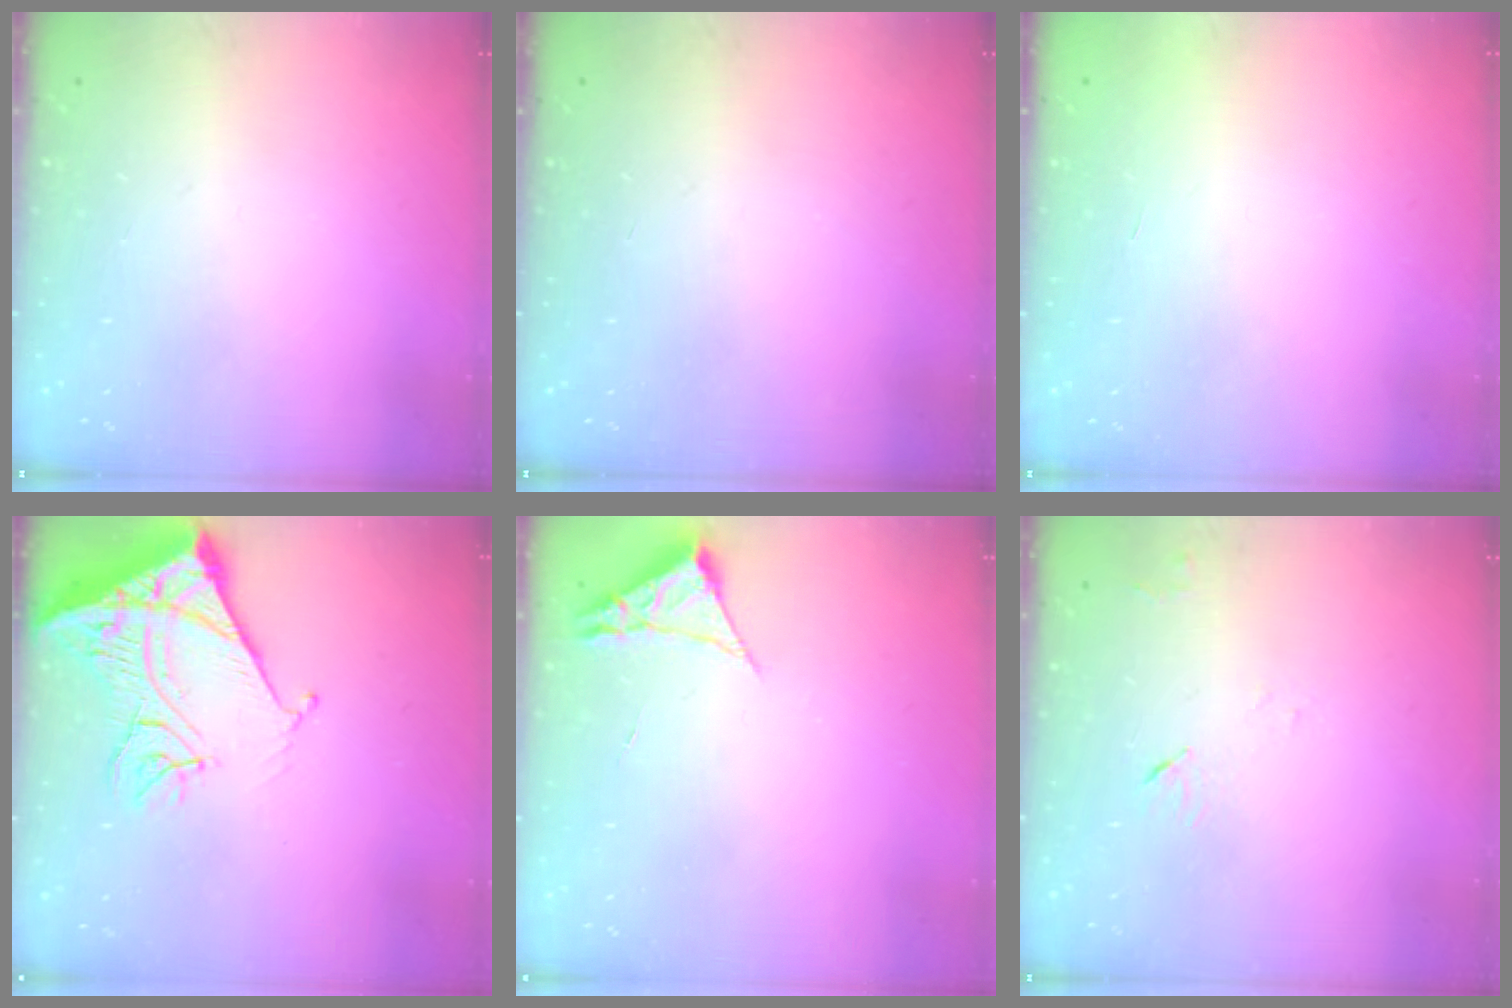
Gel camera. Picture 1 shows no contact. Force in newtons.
{"total": 0.0}
{"total": 1.7, "press": 1.7, "slide": 0.1}
{"total": 14.2, "press": 14.1, "slide": 1.5}
{"total": 2.3, "press": 2.3, "slide": 0.4}
{"total": 3.7, "press": 3.6, "slide": 0.5}